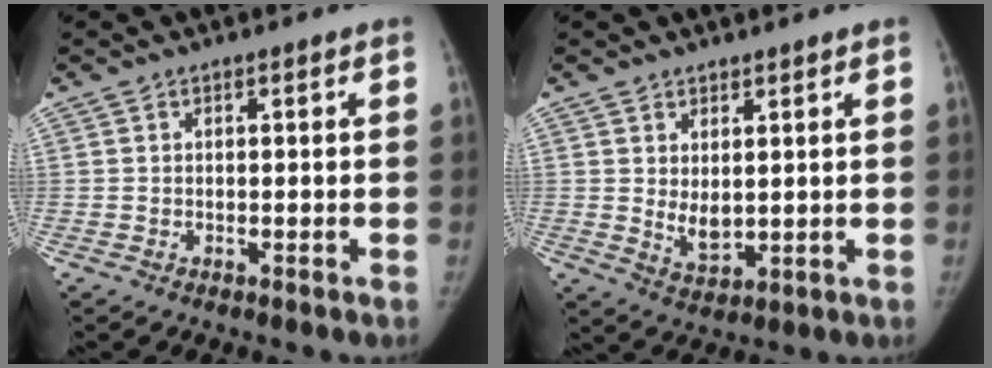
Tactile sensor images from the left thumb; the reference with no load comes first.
{"total": 4.3, "force": [1.2, 2.6, 3.2], "torque": [-0.044, -0.023, 0.032]}